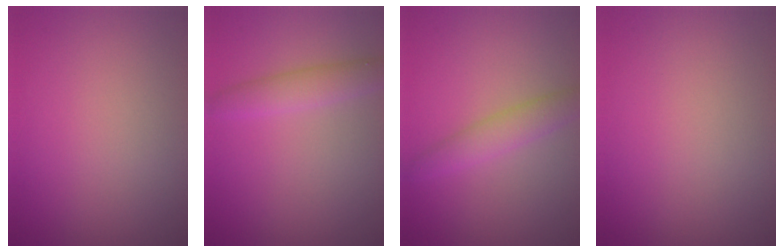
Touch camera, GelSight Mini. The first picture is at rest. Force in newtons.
{"total": 2.4, "press": 2.4, "slide": 0.1}
{"total": 2.4, "press": 2.4, "slide": 0.1}
{"total": 0.0}